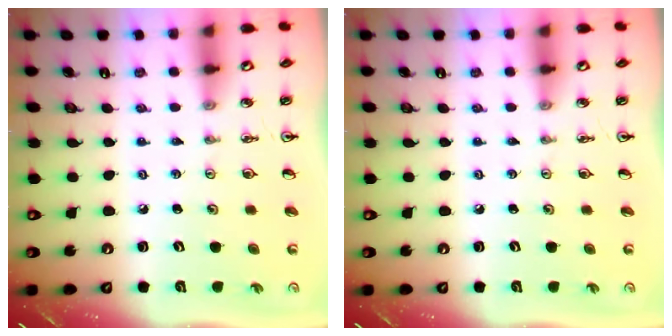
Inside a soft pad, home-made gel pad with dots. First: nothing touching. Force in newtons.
{"total": 0.0}